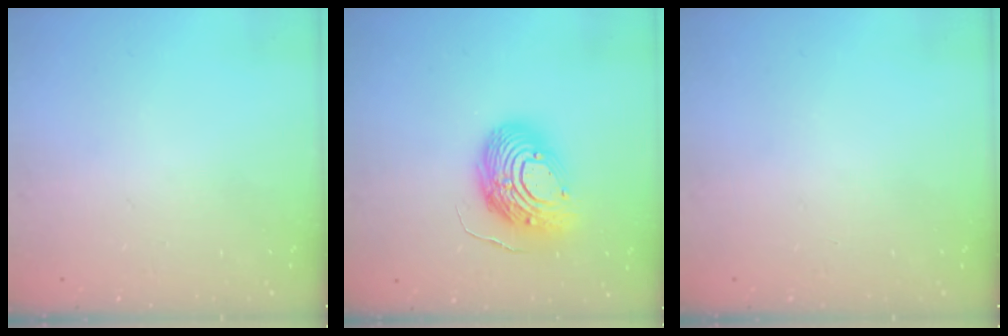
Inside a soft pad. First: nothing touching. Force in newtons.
{"total": 14.1, "press": 13.9, "slide": 2.6}
{"total": 0.0}